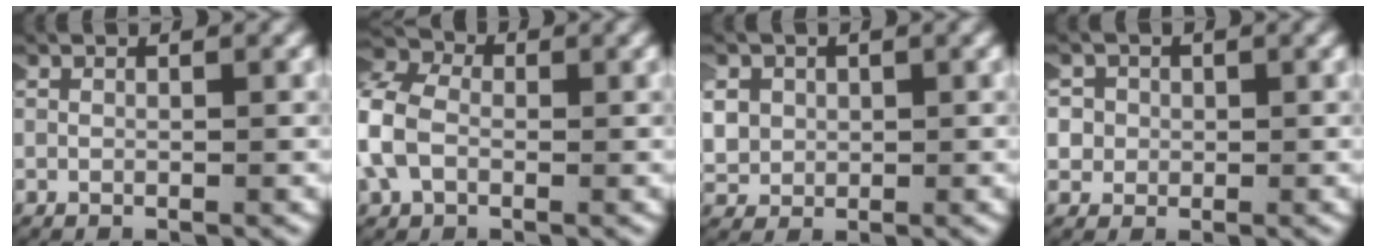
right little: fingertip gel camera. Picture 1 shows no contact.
{"total": 8.3, "force": [1.4, 7.0, 4.3], "torque": [-0.109, 0.016, 0.002]}
{"total": 3.9, "force": [0.5, 3.5, 1.7], "torque": [-0.056, -0.005, 0.010]}
{"total": 4.9, "force": [0.0, 4.7, 1.4], "torque": [-0.054, -0.004, -0.010]}